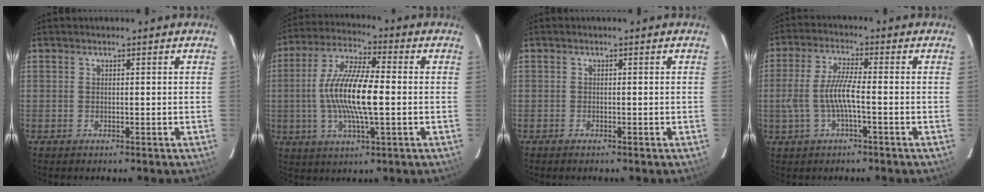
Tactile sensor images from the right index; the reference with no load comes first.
{"total": 13.8, "force": [-1.0, 3.1, 13.4], "torque": [-0.267, 0.005, -0.025]}
{"total": 0.7, "force": [-0.6, 0.2, 0.3], "torque": [-0.008, -0.001, -0.013]}
{"total": 7.3, "force": [-1.6, 1.2, 7.0], "torque": [-0.150, 0.001, -0.026]}